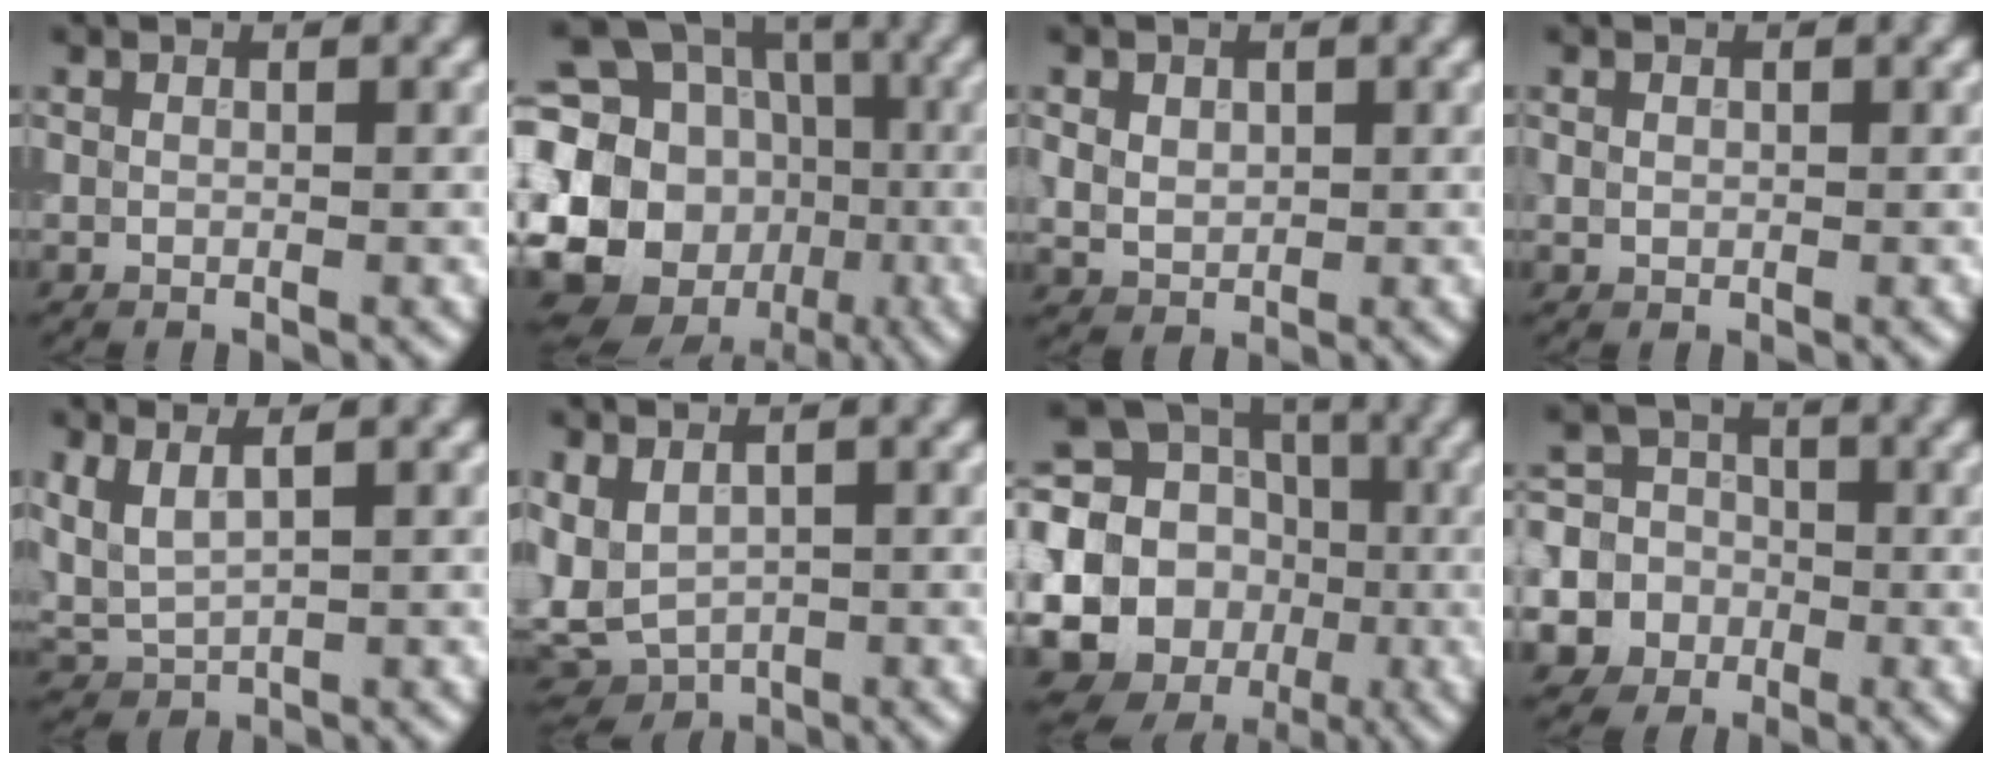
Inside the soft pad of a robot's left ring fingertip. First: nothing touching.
{"total": 18.5, "force": [-1.7, 16.3, 8.6], "torque": [-0.196, -0.005, -0.054]}
{"total": 2.3, "force": [0.8, 1.8, 1.2], "torque": [-0.023, 0.004, 0.011]}
{"total": 0.6, "force": [0.2, 0.5, 0.3], "torque": [-0.002, -0.001, 0.003]}
{"total": 3.0, "force": [1.5, 0.9, 2.4], "torque": [-0.061, 0.000, 0.039]}
{"total": 4.0, "force": [-0.5, 2.9, 2.6], "torque": [-0.058, -0.009, -0.005]}
{"total": 19.5, "force": [-1.7, 18.2, 6.8], "torque": [-0.154, -0.009, -0.054]}
{"total": 13.1, "force": [-4.5, 12.0, 2.3], "torque": [-0.086, -0.015, -0.103]}